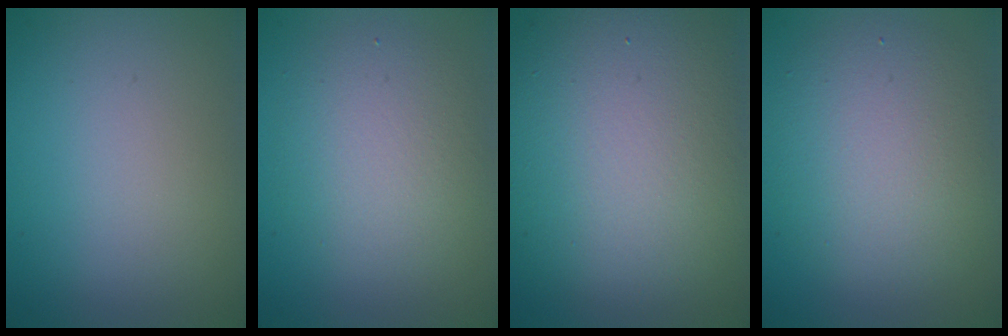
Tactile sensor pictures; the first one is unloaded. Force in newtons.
{"total": 4.0, "press": 4.0, "slide": 0.5}
{"total": 12.5, "press": 12.4, "slide": 1.2}
{"total": 5.5, "press": 5.5, "slide": 0.2}